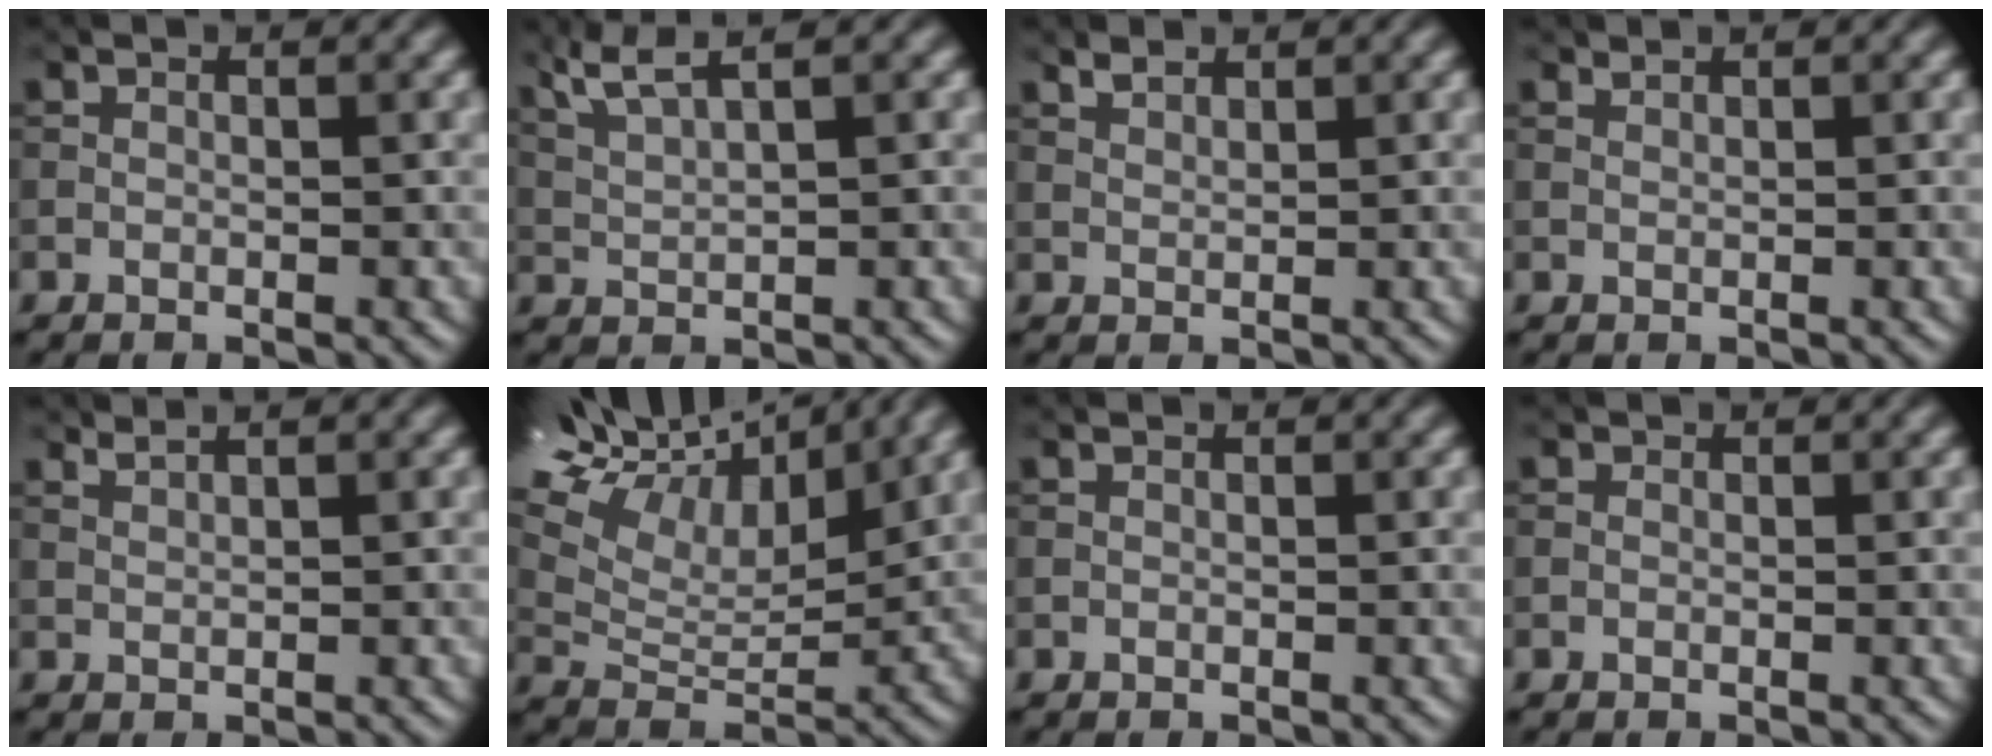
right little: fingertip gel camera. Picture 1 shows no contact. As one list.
[{"total": 3.9, "force": [2.6, 0.7, 2.8], "torque": [-0.058, 0.010, 0.057]}, {"total": 1.2, "force": [1.0, 0.2, 0.5], "torque": [-0.015, 0.000, 0.023]}, {"total": 0.8, "force": [0.7, 0.1, 0.3], "torque": [-0.005, 0.000, 0.010]}, {"total": 1.9, "force": [1.5, 0.5, 1.0], "torque": [-0.010, 0.000, 0.018]}, {"total": 13.3, "force": [9.6, 5.5, 7.3], "torque": [-0.169, 0.038, 0.140]}, {"total": 0.0}, {"total": 0.0}]